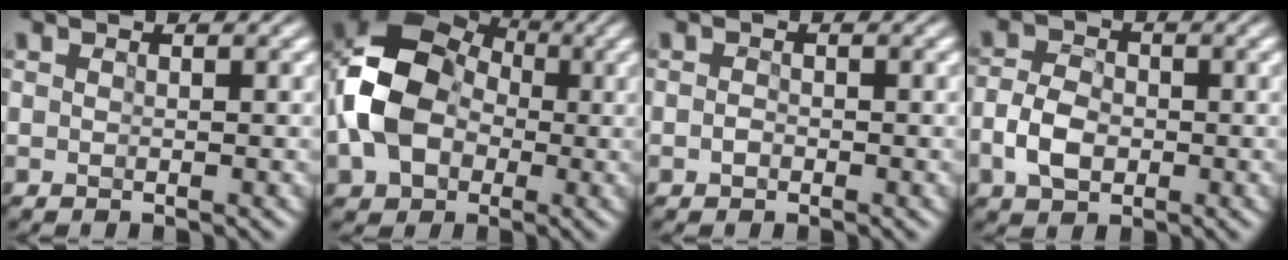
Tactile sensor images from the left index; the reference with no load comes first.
{"total": 10.5, "force": [-1.3, 7.9, 6.9], "torque": [-0.147, 0.007, -0.031]}
{"total": 0.6, "force": [-0.4, 0.3, 0.3], "torque": [-0.007, 0.000, -0.007]}
{"total": 3.8, "force": [-1.3, 2.5, 2.6], "torque": [-0.055, 0.005, -0.024]}